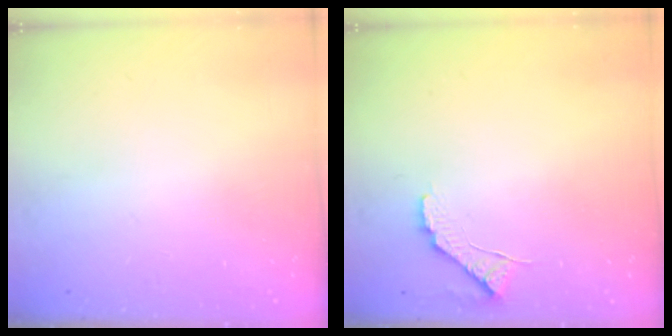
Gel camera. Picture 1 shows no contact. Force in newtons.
{"total": 6.0, "press": 6.0, "slide": 0.4}